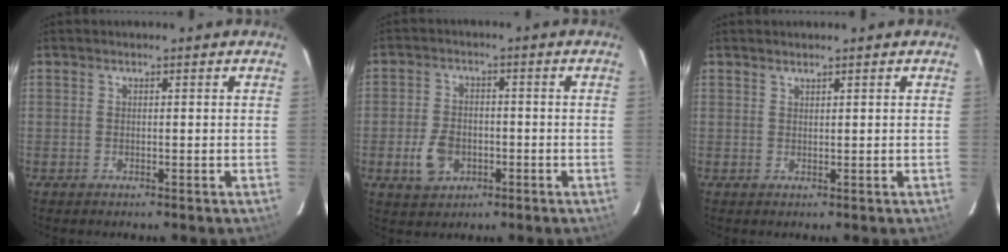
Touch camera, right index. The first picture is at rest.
{"total": 6.8, "force": [-2.5, 4.9, 4.0], "torque": [-0.091, 0.005, -0.038]}
{"total": 0.7, "force": [0.7, 0.1, 0.2], "torque": [-0.004, 0.000, 0.013]}